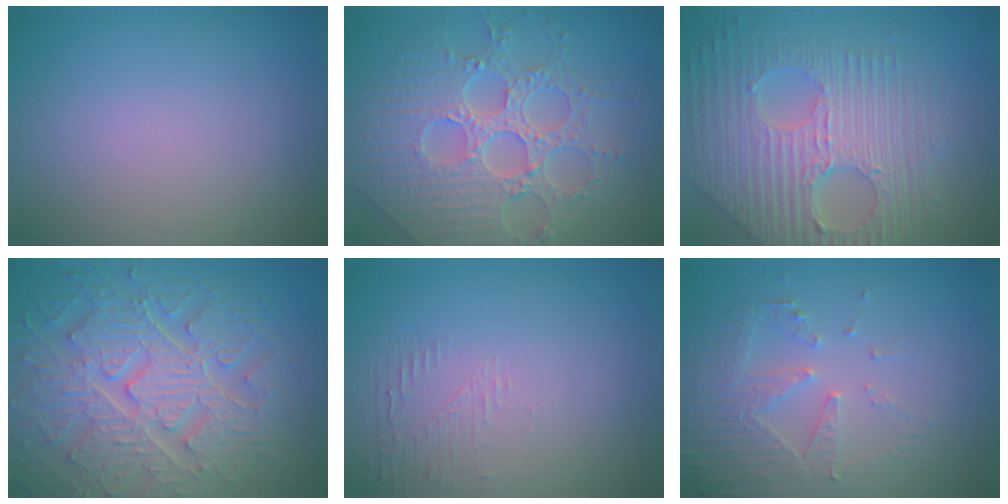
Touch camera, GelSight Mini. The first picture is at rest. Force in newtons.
{"total": 8.5, "press": 6.2, "slide": 5.8}
{"total": 9.7, "press": 6.7, "slide": 7.1}
{"total": 9.2, "press": 6.7, "slide": 6.2}
{"total": 1.3, "press": 0.0, "slide": 1.3}
{"total": 5.4, "press": 3.7, "slide": 3.9}